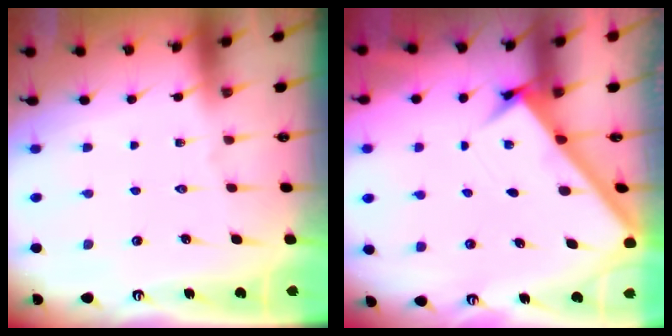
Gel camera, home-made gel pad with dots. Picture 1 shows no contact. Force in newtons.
{"total": 3.1, "press": 3.1, "slide": 0.4}